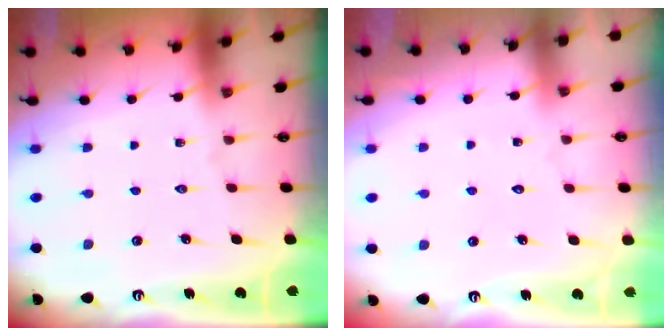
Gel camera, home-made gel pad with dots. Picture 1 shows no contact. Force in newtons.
{"total": 3.4, "press": 3.4, "slide": 0.4}